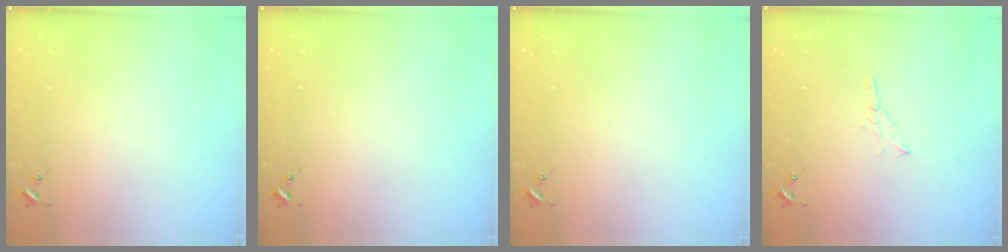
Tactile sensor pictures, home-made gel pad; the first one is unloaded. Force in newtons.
{"total": 0.0}
{"total": 0.0}
{"total": 3.0, "press": 3.0, "slide": 0.3}